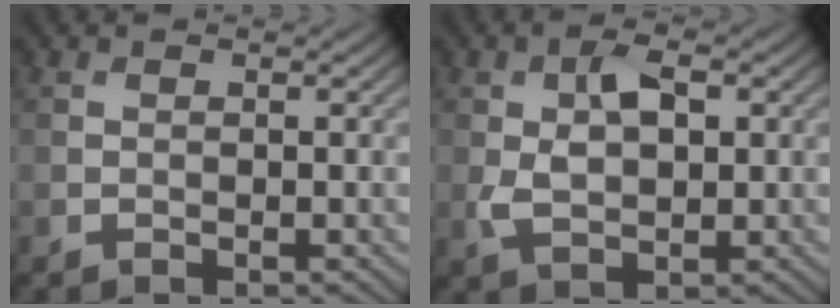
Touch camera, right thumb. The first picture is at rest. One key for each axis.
{"total": 5.4, "fx": 0.8, "fy": 3.1, "fz": 4.3, "tx": -0.092, "ty": 0.000, "tz": 0.018}